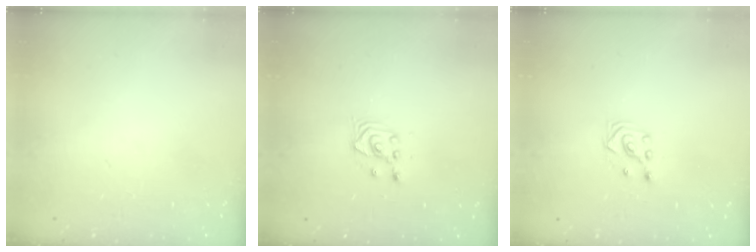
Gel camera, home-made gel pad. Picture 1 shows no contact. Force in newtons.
{"total": 3.4, "press": 3.4, "slide": 0.4}
{"total": 2.9, "press": 2.9, "slide": 0.3}